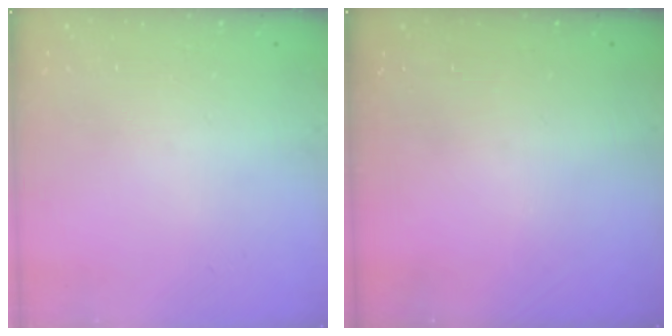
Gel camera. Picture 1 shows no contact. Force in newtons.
{"total": 0.0}